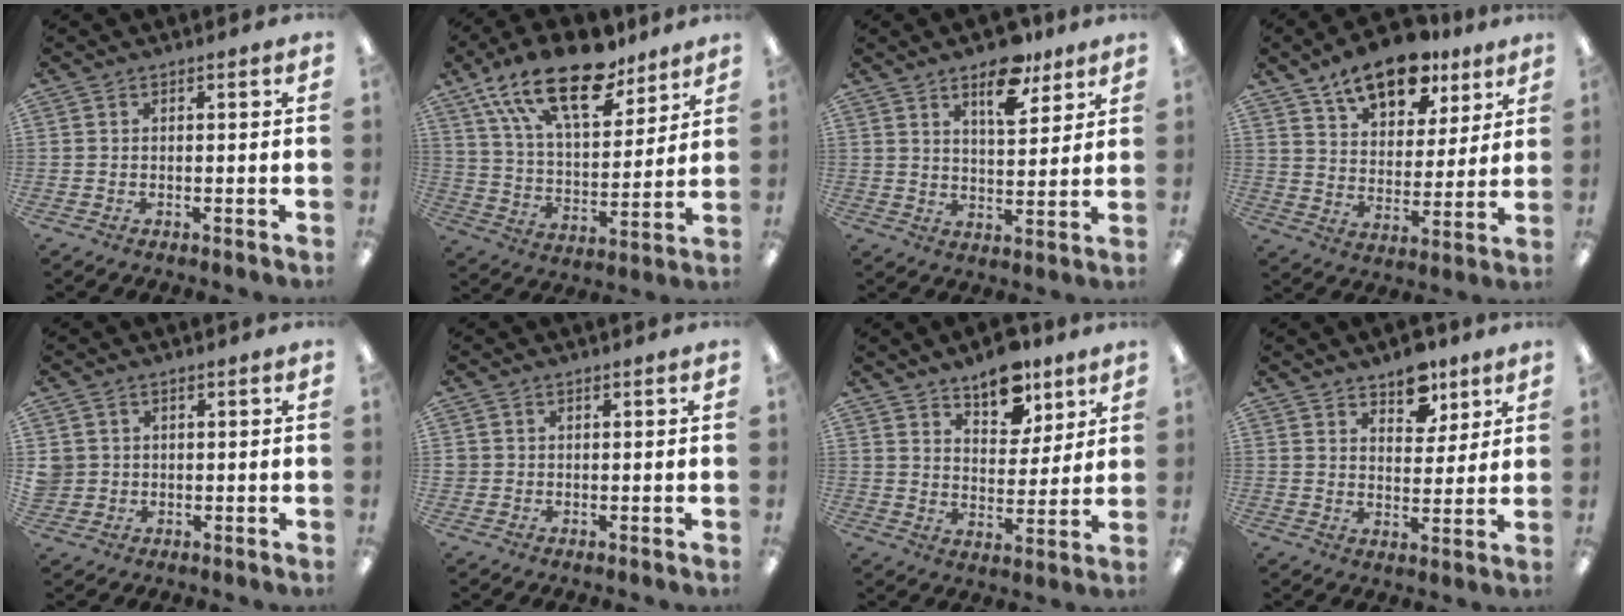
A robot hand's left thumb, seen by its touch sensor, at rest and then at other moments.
{"total": 22.2, "force": [15.1, 9.4, 13.3], "torque": [-0.232, -0.078, 0.267]}
{"total": 10.9, "force": [7.5, 4.5, 6.5], "torque": [-0.081, -0.041, 0.125]}
{"total": 15.0, "force": [11.5, 6.9, 6.7], "torque": [-0.106, -0.062, 0.203]}
{"total": 2.8, "force": [0.7, 2.7, 0.1], "torque": [-0.010, 0.004, 0.014]}
{"total": 1.1, "force": [0.2, 1.0, 0.2], "torque": [-0.004, 0.003, 0.004]}
{"total": 10.9, "force": [8.4, 5.6, 4.4], "torque": [-0.041, -0.052, 0.147]}
{"total": 8.4, "force": [6.4, 4.6, 3.0], "torque": [-0.025, -0.038, 0.110]}